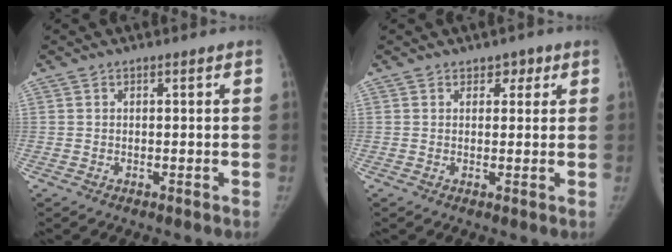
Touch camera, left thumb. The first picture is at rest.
{"total": 2.5, "force": [1.4, 1.7, 1.0], "torque": [0.008, -0.005, 0.015]}